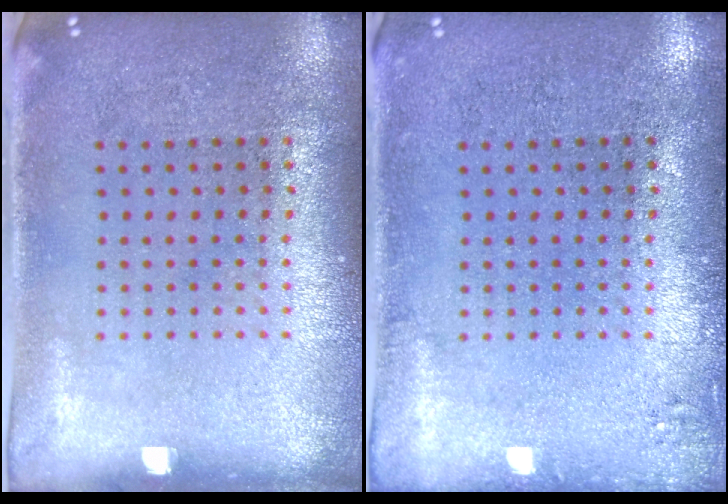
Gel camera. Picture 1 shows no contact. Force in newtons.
{"total": 1.0, "press": 1.0, "slide": 0.3}